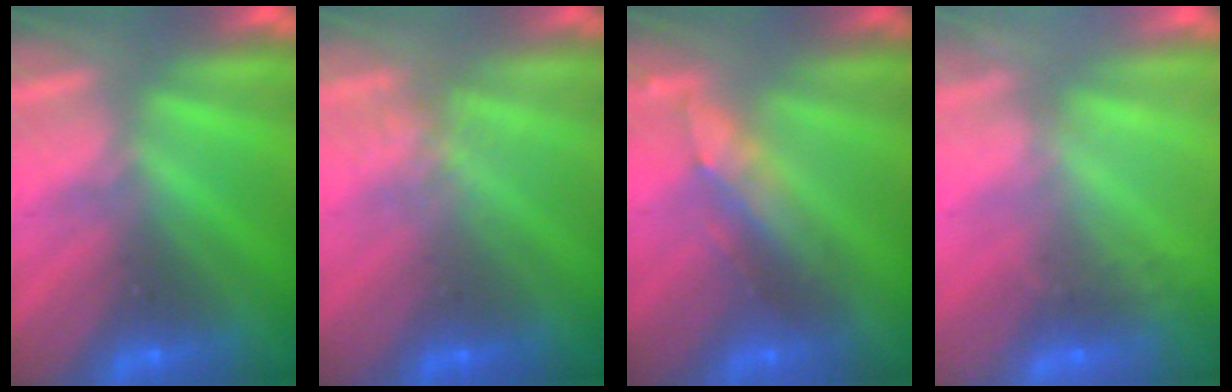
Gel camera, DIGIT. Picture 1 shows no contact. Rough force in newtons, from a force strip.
{"total": 1.0}
{"total": 2.8}
{"total": 2.4}